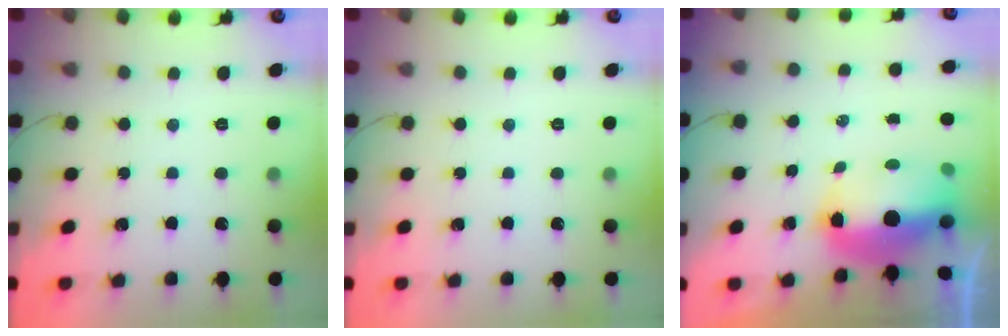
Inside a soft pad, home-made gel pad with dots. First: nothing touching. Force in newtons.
{"total": 0.0}
{"total": 10.7, "press": 10.5, "slide": 2.3}